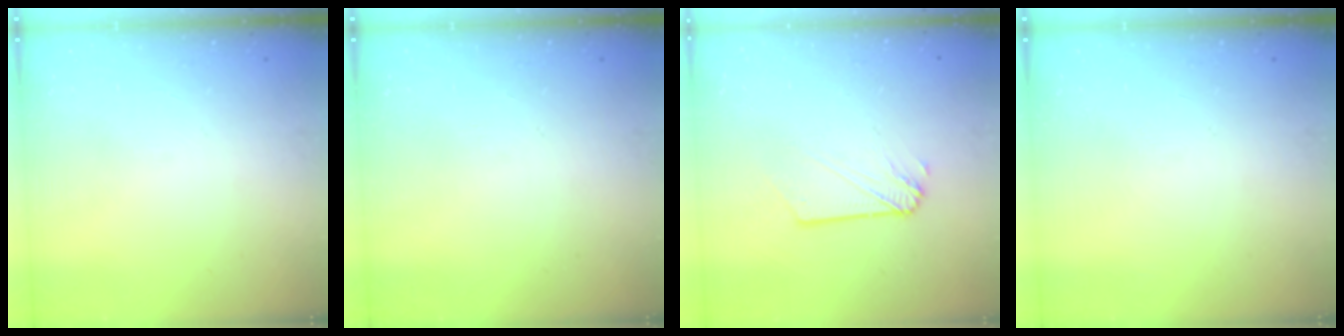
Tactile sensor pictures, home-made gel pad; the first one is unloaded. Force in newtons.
{"total": 0.0}
{"total": 3.5, "press": 3.5, "slide": 0.1}
{"total": 0.0}